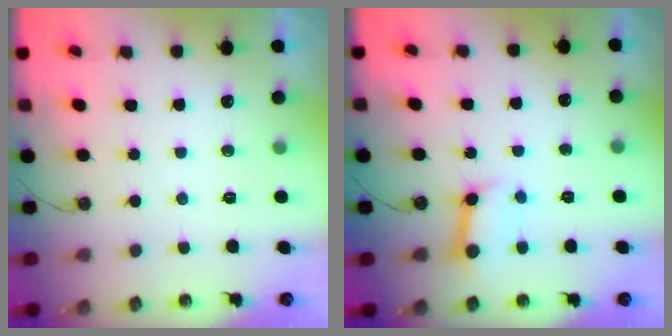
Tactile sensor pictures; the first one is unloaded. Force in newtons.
{"total": 7.3, "press": 7.3, "slide": 1.0}